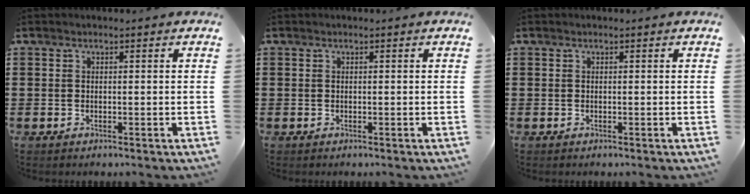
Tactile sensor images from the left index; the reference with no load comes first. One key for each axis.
{"total": 0.0}
{"total": 0.0}